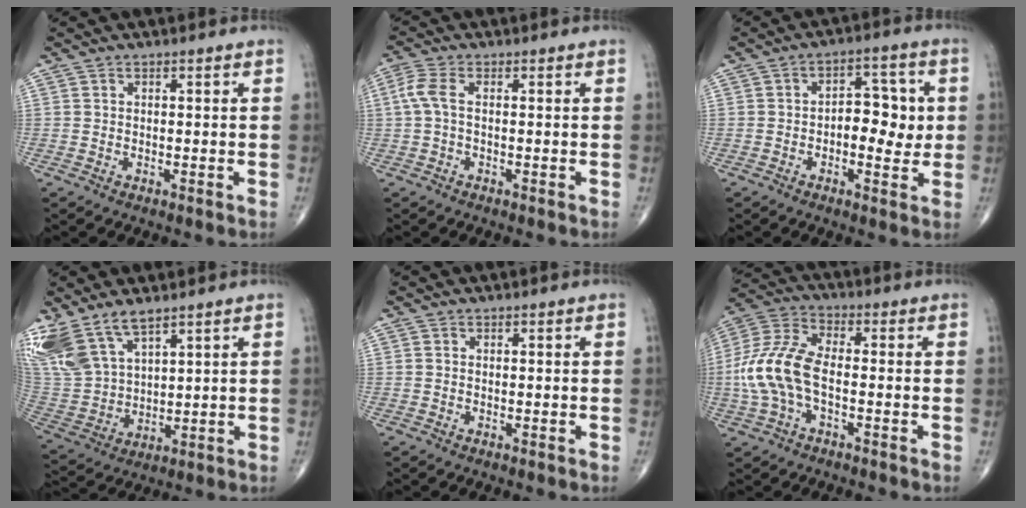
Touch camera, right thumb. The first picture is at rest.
{"total": 4.1, "force": [0.2, 1.9, 3.7], "torque": [-0.105, 0.009, -0.002]}
{"total": 8.5, "force": [-0.1, 5.0, 6.9], "torque": [-0.060, 0.015, -0.006]}
{"total": 14.5, "force": [9.6, 6.4, 8.7], "torque": [-0.186, -0.031, 0.209]}
{"total": 0.0}
{"total": 12.9, "force": [-2.2, 6.7, 10.8], "torque": [-0.245, 0.033, -0.047]}